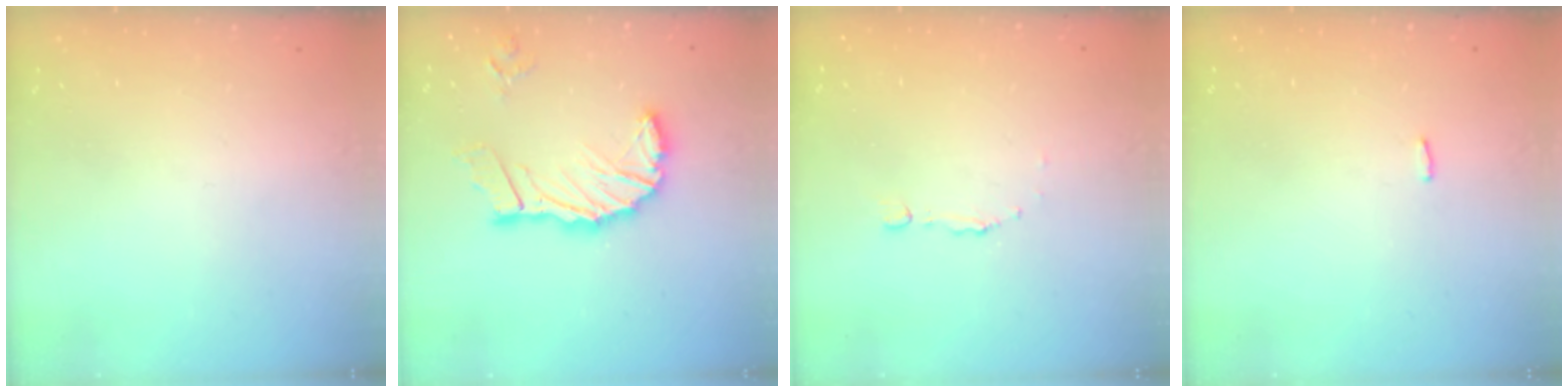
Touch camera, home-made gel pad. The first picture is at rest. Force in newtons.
{"total": 15.2, "press": 15.0, "slide": 2.2}
{"total": 1.7, "press": 1.7, "slide": 0.2}
{"total": 2.2, "press": 2.1, "slide": 0.4}